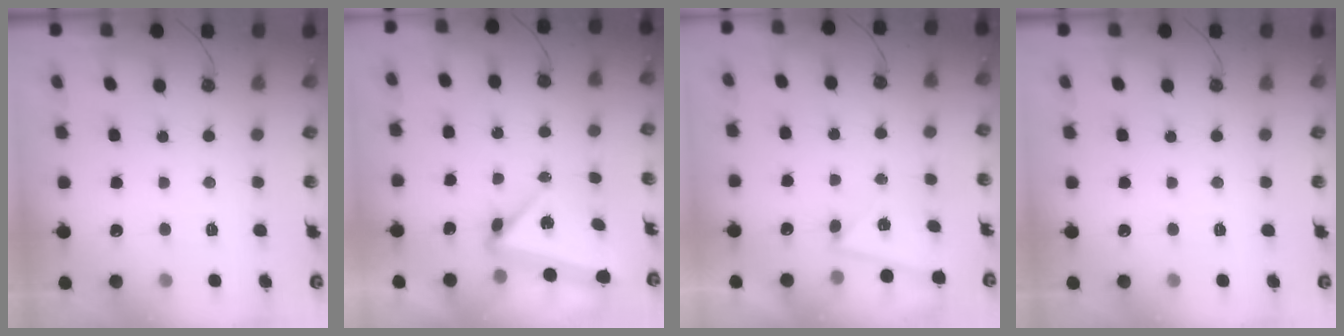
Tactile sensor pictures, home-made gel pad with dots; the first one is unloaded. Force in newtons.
{"total": 6.0, "press": 4.6, "slide": 3.9}
{"total": 3.0, "press": 2.8, "slide": 1.3}
{"total": 0.0}